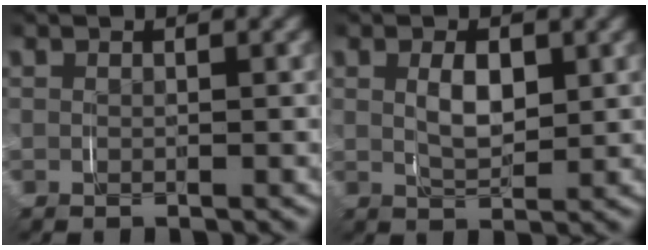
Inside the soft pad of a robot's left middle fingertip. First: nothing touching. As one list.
[{"total": 3.1, "force": [0.8, 1.5, 2.5], "torque": [-0.043, -0.010, 0.020]}]